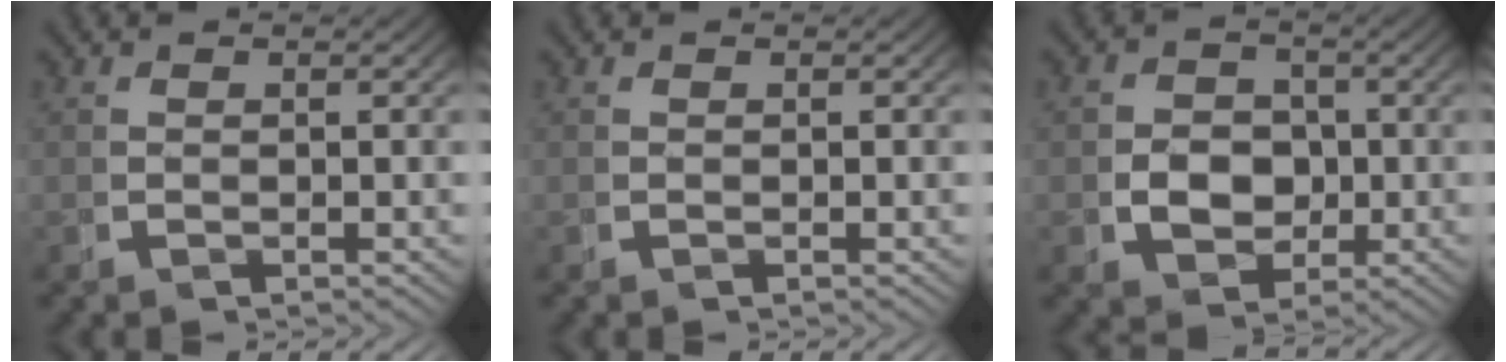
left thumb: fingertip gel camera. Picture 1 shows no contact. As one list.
[{"total": 0.0}, {"total": 4.8, "force": [-0.5, 3.9, 2.8], "torque": [-0.040, -0.020, 0.001]}]